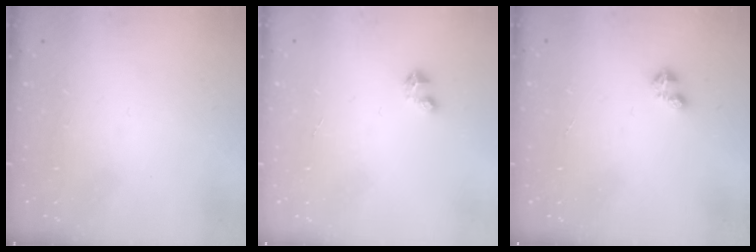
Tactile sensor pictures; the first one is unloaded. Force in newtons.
{"total": 2.8, "press": 2.8, "slide": 0.1}
{"total": 1.6, "press": 1.6, "slide": 0.3}